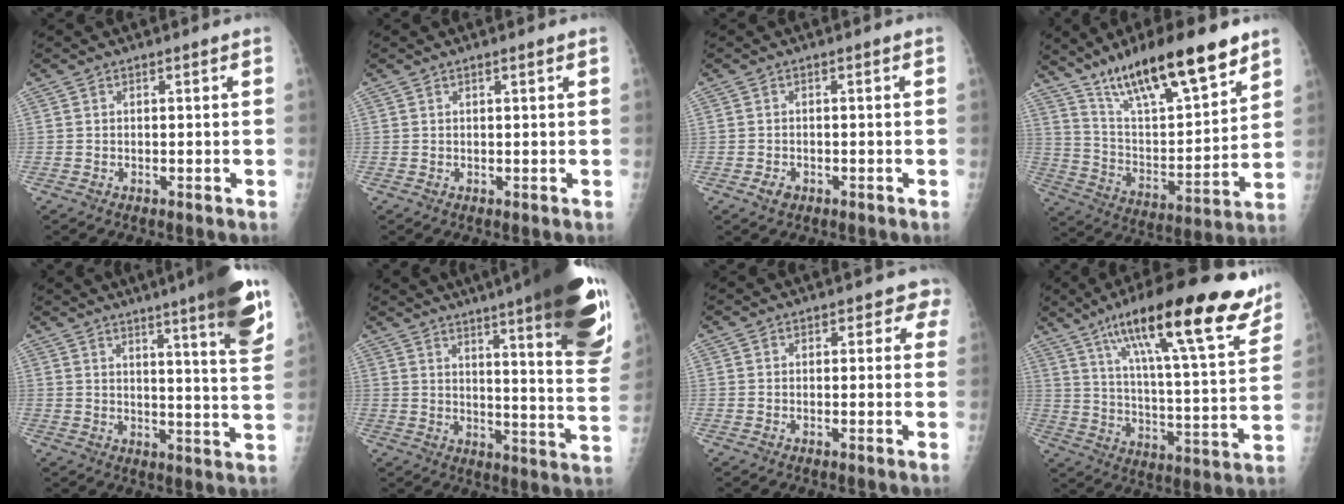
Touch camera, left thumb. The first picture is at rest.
{"total": 0.9, "force": [0.5, 0.1, 0.8], "torque": [-0.012, 0.001, 0.008]}
{"total": 1.7, "force": [-1.0, 1.2, 0.7], "torque": [-0.010, 0.002, -0.015]}
{"total": 22.3, "force": [15.4, 5.9, 15.0], "torque": [-0.226, -0.059, 0.267]}
{"total": 14.9, "force": [8.8, 1.2, 11.9], "torque": [-0.147, -0.043, 0.110]}
{"total": 27.9, "force": [17.4, 4.2, 21.4], "torque": [-0.229, -0.068, 0.226]}
{"total": 2.4, "force": [1.1, 1.7, 1.2], "torque": [0.020, 0.001, -0.001]}
{"total": 26.0, "force": [16.4, 5.6, 19.4], "torque": [-0.279, -0.043, 0.255]}